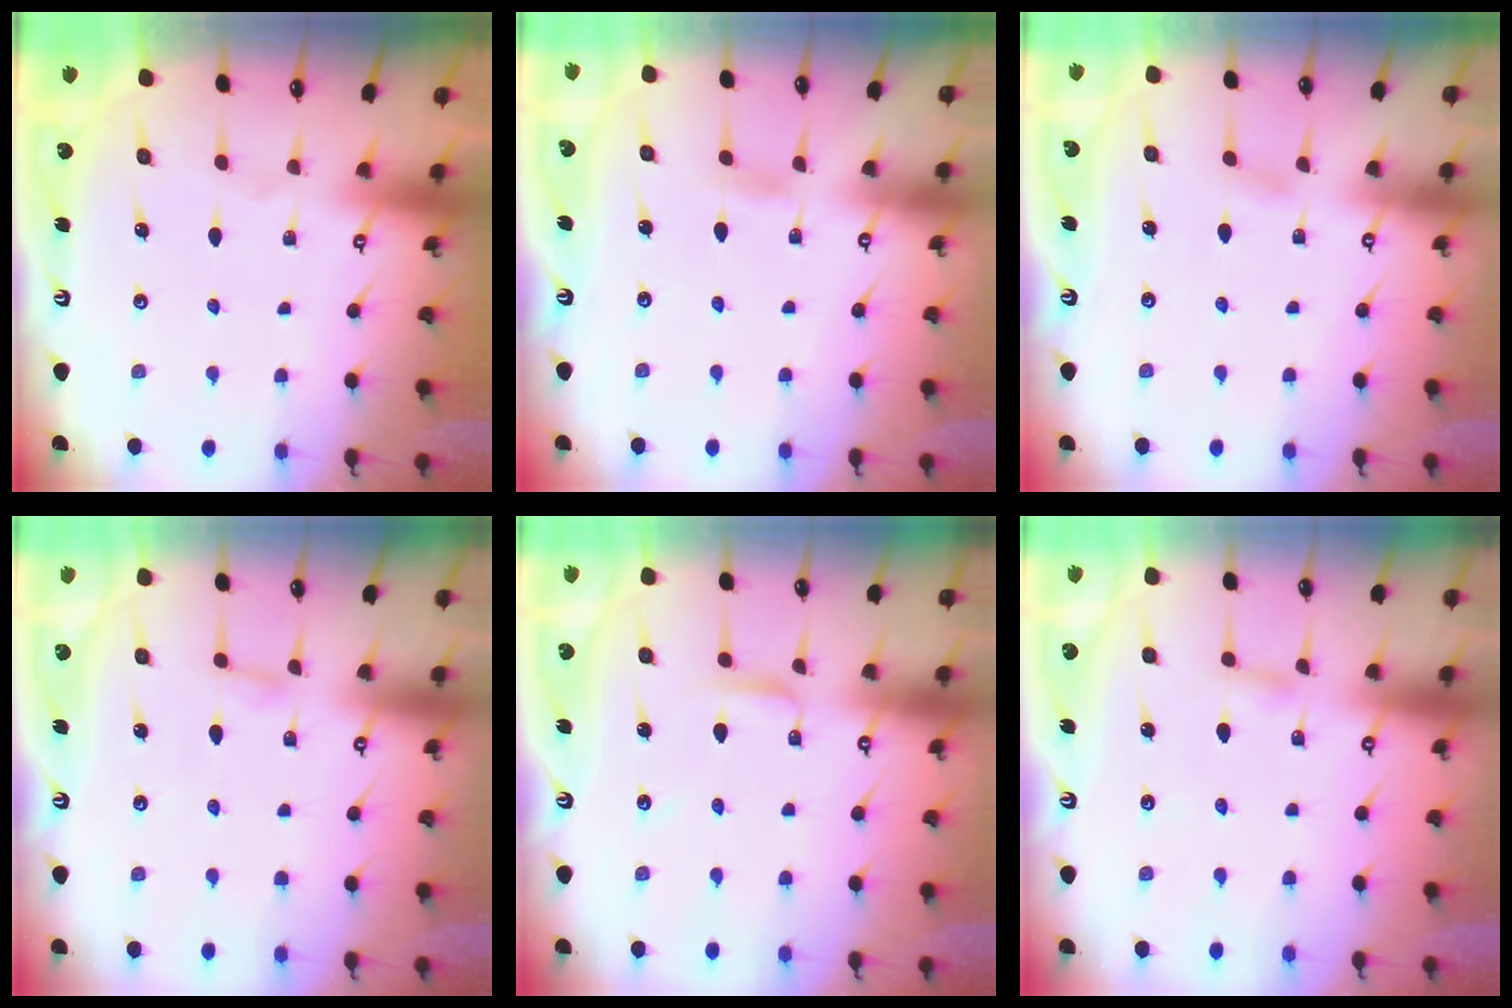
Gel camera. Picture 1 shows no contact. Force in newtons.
{"total": 6.0, "press": 6.0, "slide": 0.5}
{"total": 3.6, "press": 3.6, "slide": 0.3}
{"total": 3.3, "press": 3.3, "slide": 0.3}
{"total": 2.7, "press": 2.7, "slide": 0.2}
{"total": 2.9, "press": 2.9, "slide": 0.3}